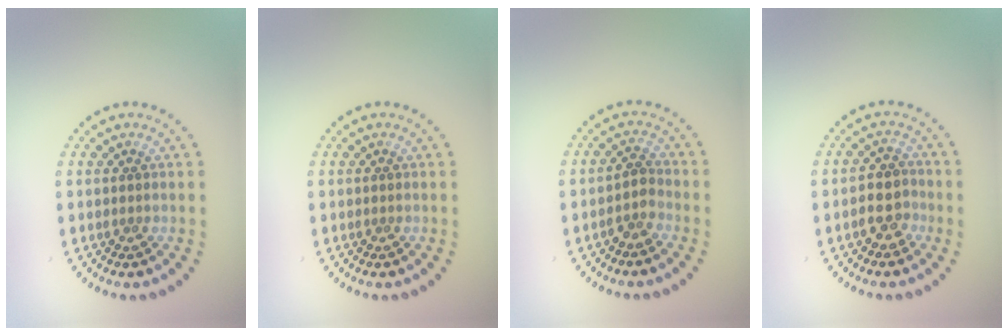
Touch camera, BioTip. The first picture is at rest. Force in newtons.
{"total": 0.0}
{"total": 2.0, "press": 1.7, "slide": 1.1}
{"total": 2.8, "press": 2.5, "slide": 1.2}